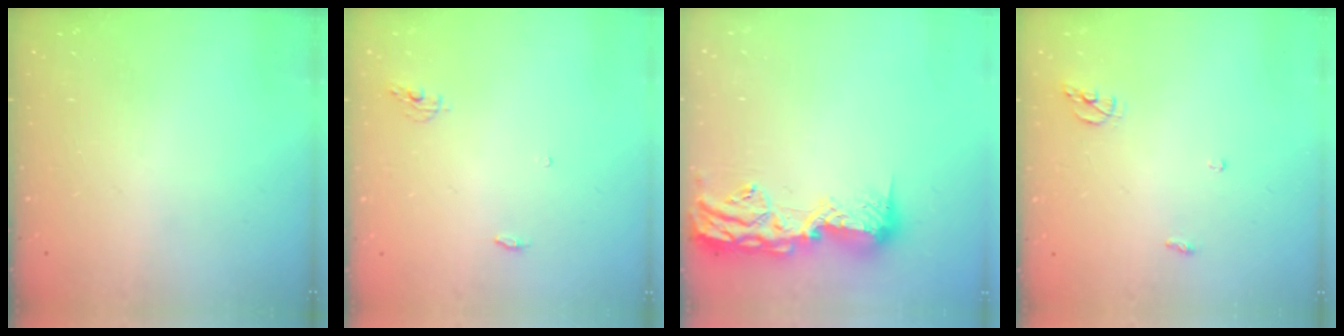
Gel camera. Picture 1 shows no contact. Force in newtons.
{"total": 4.2, "press": 4.2, "slide": 0.4}
{"total": 16.3, "press": 15.9, "slide": 3.5}
{"total": 5.5, "press": 5.5, "slide": 0.2}